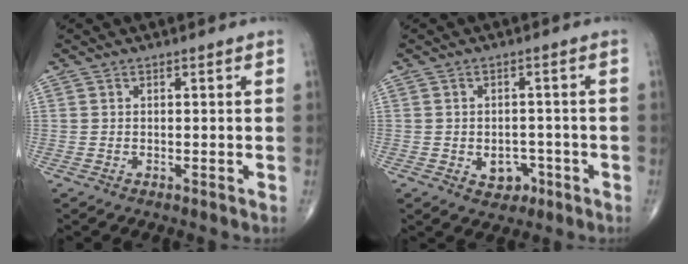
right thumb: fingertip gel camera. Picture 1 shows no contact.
{"total": 4.5, "force": [-1.7, 3.5, 2.4], "torque": [-0.007, 0.012, -0.017]}